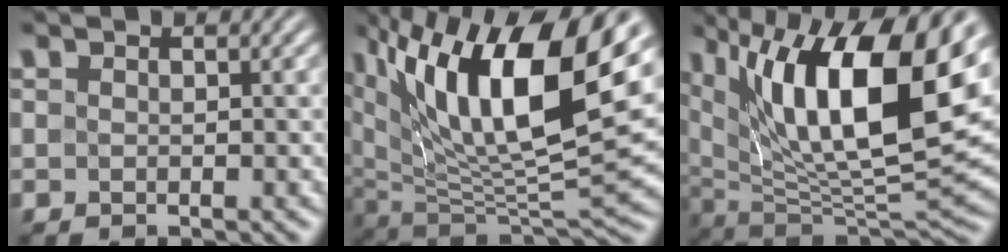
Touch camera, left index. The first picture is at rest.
{"total": 15.5, "force": [6.6, 5.5, 12.9], "torque": [-0.226, 0.008, 0.115]}
{"total": 15.1, "force": [5.7, 5.4, 12.8], "torque": [-0.212, 0.000, 0.096]}